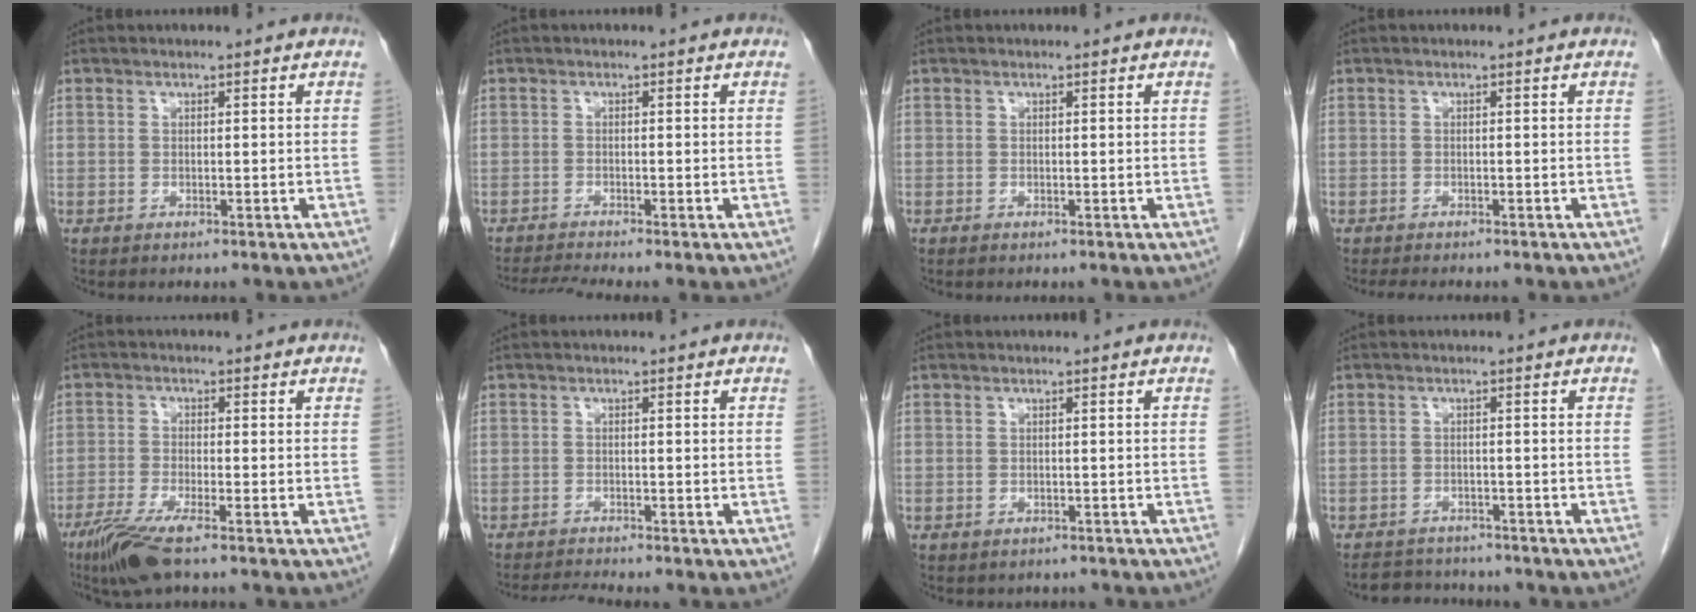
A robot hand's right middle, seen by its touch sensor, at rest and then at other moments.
{"total": 3.4, "force": [-2.9, -1.4, 1.0], "torque": [-0.026, -0.018, -0.056]}
{"total": 0.0}
{"total": 3.9, "force": [-3.4, 0.7, 1.9], "torque": [-0.026, -0.010, -0.045]}
{"total": 6.6, "force": [-4.5, 0.3, 4.8], "torque": [-0.096, -0.019, -0.085]}
{"total": 2.9, "force": [-2.6, -1.2, 0.3], "torque": [-0.013, -0.018, -0.047]}
{"total": 1.7, "force": [-1.5, 0.8, 0.2], "torque": [-0.011, -0.002, -0.018]}
{"total": 5.3, "force": [-5.1, 1.5, 0.6], "torque": [-0.011, -0.002, -0.073]}